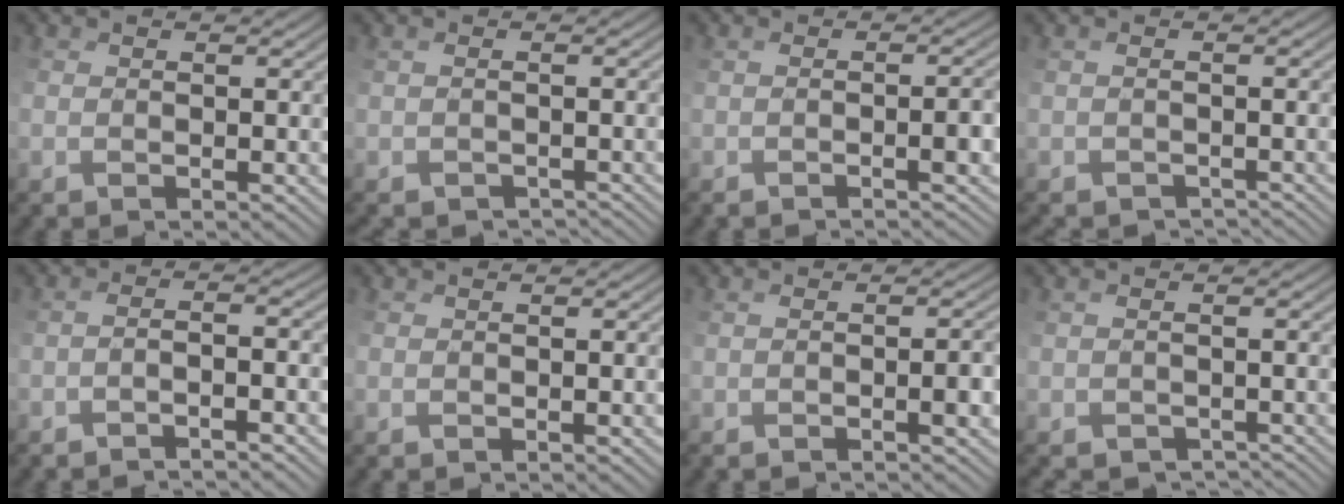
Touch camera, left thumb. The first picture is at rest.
{"total": 3.4, "force": [-3.2, 0.9, 0.5], "torque": [0.004, 0.001, -0.035]}
{"total": 3.5, "force": [-2.1, 0.1, 2.8], "torque": [-0.022, 0.006, -0.018]}
{"total": 3.6, "force": [-3.5, 0.6, 0.5], "torque": [0.004, 0.000, -0.041]}
{"total": 3.8, "force": [-3.3, -0.5, 1.7], "torque": [-0.021, 0.014, -0.043]}
{"total": 0.5, "force": [-0.4, 0.1, 0.4], "torque": [-0.001, 0.000, 0.000]}
{"total": 2.9, "force": [-1.5, 0.0, 2.4], "torque": [-0.025, 0.004, -0.016]}
{"total": 4.5, "force": [-4.0, 1.8, 1.1], "torque": [-0.006, -0.003, -0.039]}